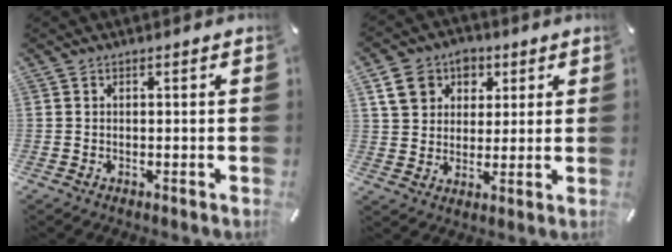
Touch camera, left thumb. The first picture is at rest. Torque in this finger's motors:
{"motor_torque": [1.35, 1.21, 0.62, -0.68, 0.28]}